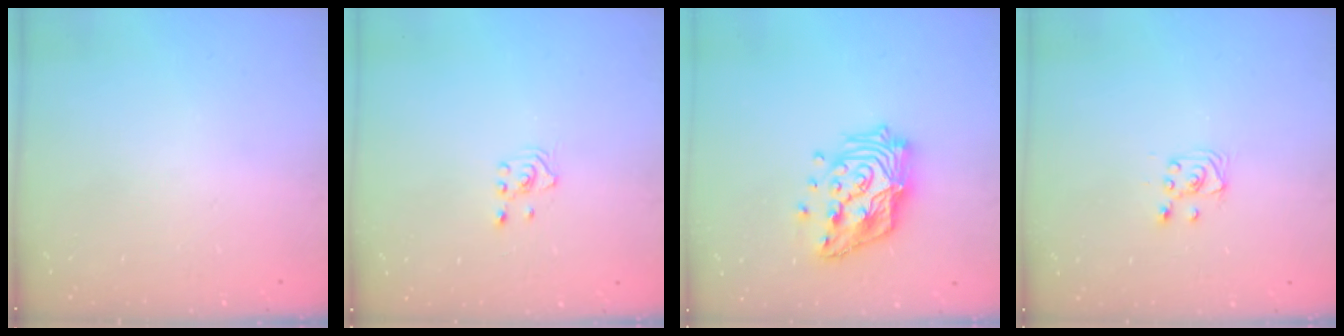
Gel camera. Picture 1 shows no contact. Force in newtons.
{"total": 2.0, "press": 2.0, "slide": 0.3}
{"total": 17.5, "press": 17.4, "slide": 1.4}
{"total": 3.5, "press": 3.5, "slide": 0.4}